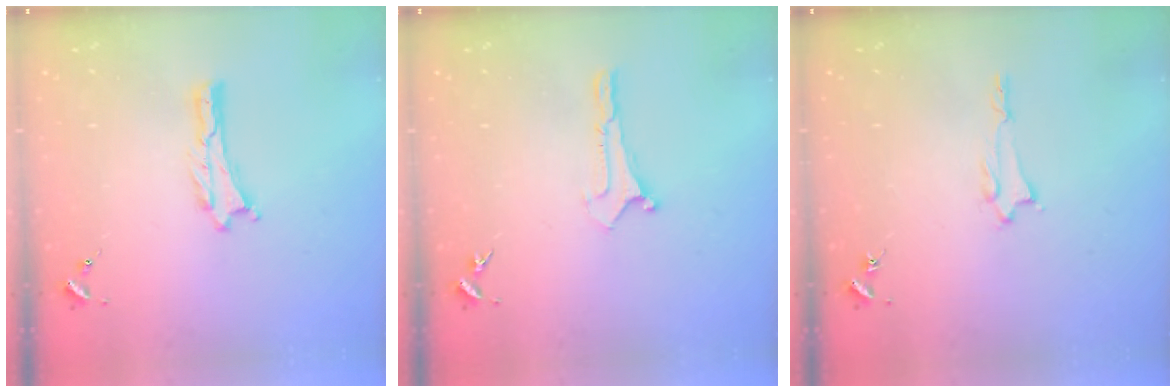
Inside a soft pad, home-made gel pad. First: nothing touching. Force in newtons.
{"total": 0.0}
{"total": 1.2, "press": 1.2, "slide": 0.1}